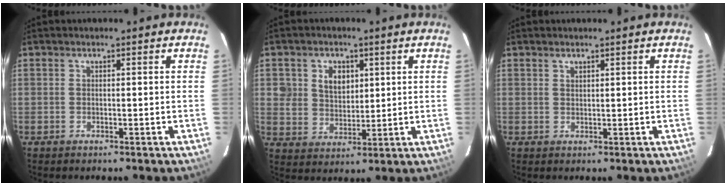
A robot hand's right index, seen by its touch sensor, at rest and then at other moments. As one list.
[{"total": 6.9, "force": [2.3, 5.7, 3.0], "torque": [-0.059, 0.013, 0.049]}, {"total": 0.9, "force": [0.8, 0.3, 0.3], "torque": [-0.005, 0.001, 0.015]}]